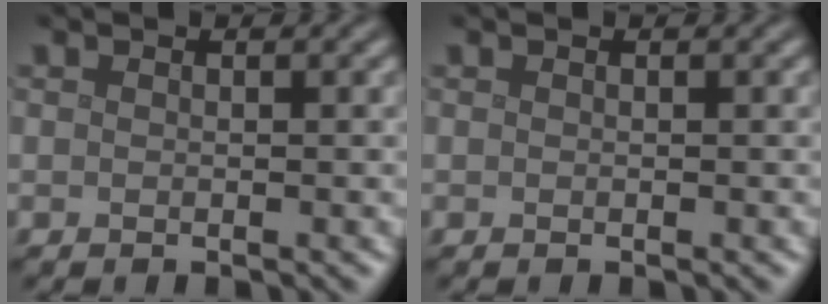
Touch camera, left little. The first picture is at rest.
{"total": 0.0}